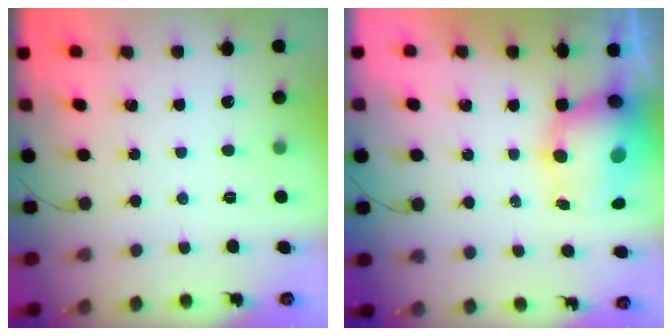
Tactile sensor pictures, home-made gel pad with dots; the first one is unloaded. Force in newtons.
{"total": 10.7, "press": 10.4, "slide": 2.9}